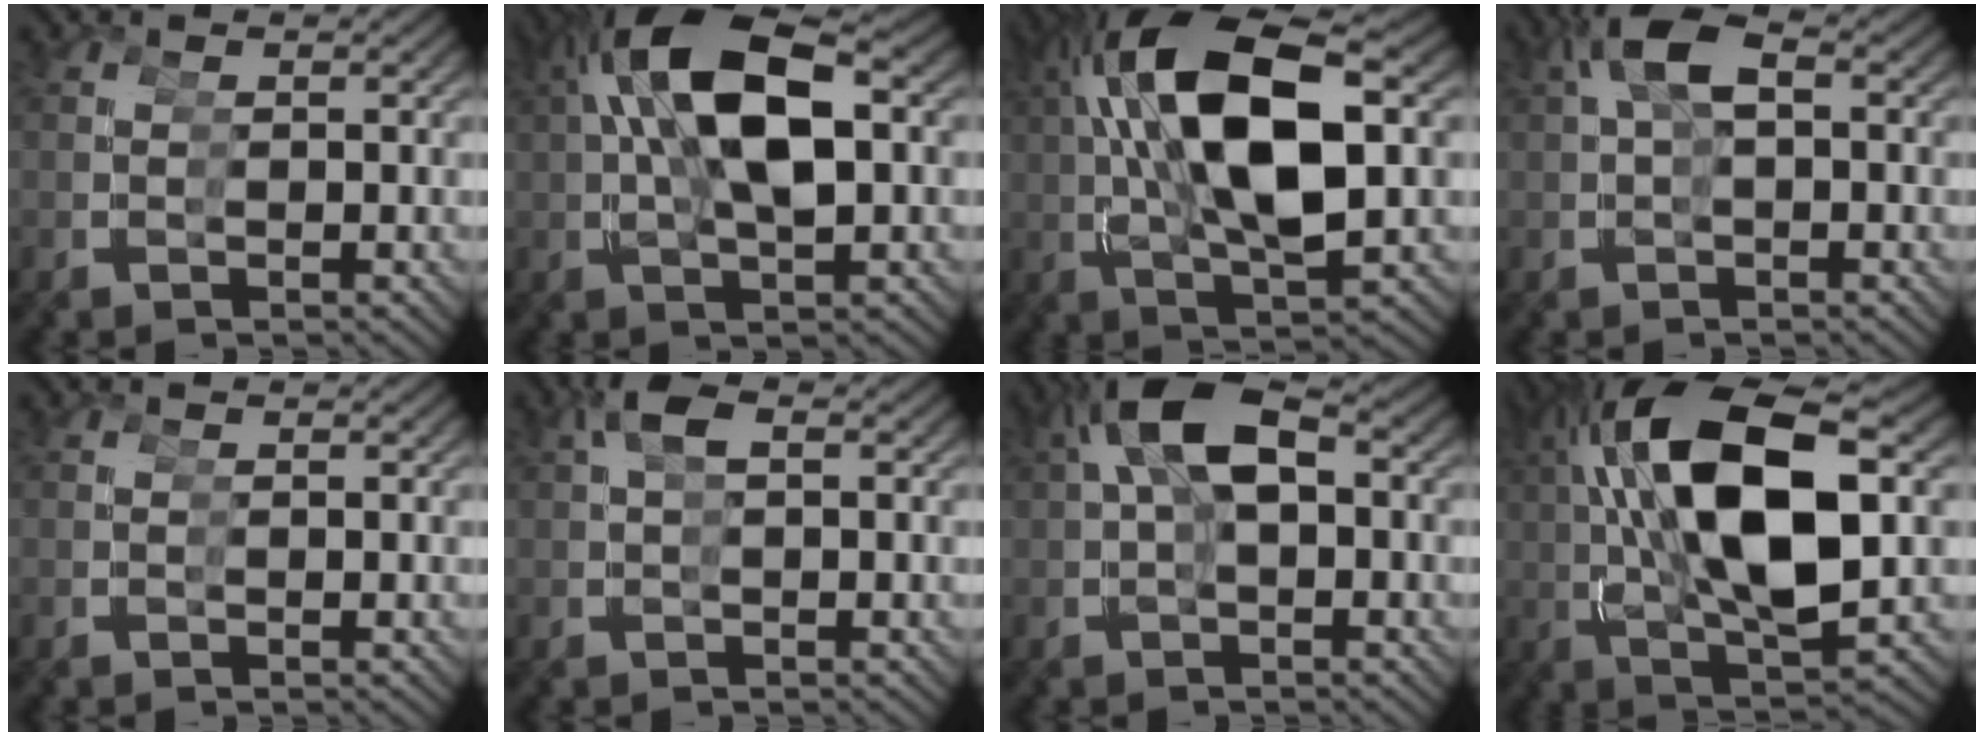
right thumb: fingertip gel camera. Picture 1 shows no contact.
{"total": 9.7, "force": [1.8, 4.2, 8.6], "torque": [-0.170, 0.018, 0.031]}
{"total": 12.2, "force": [2.4, 5.6, 10.6], "torque": [-0.206, 0.023, 0.039]}
{"total": 3.1, "force": [0.4, 2.0, 2.3], "torque": [-0.078, 0.000, 0.012]}
{"total": 0.0}
{"total": 0.9, "force": [0.2, 0.5, 0.8], "torque": [-0.038, 0.007, 0.006]}
{"total": 6.7, "force": [0.3, 4.7, 4.8], "torque": [-0.127, -0.004, 0.011]}
{"total": 13.4, "force": [2.5, 6.2, 11.6], "torque": [-0.229, 0.018, 0.044]}